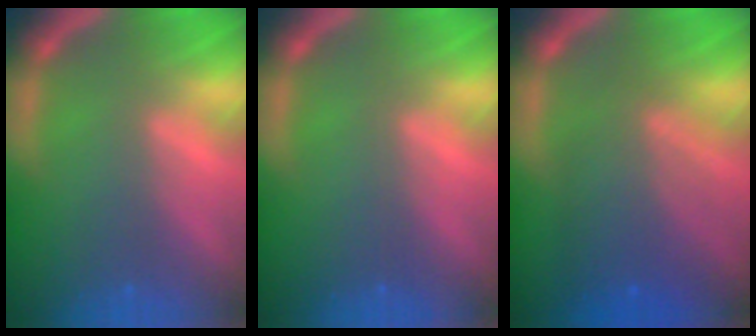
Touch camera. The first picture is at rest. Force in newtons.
{"total": 0.0}
{"total": 6.5}